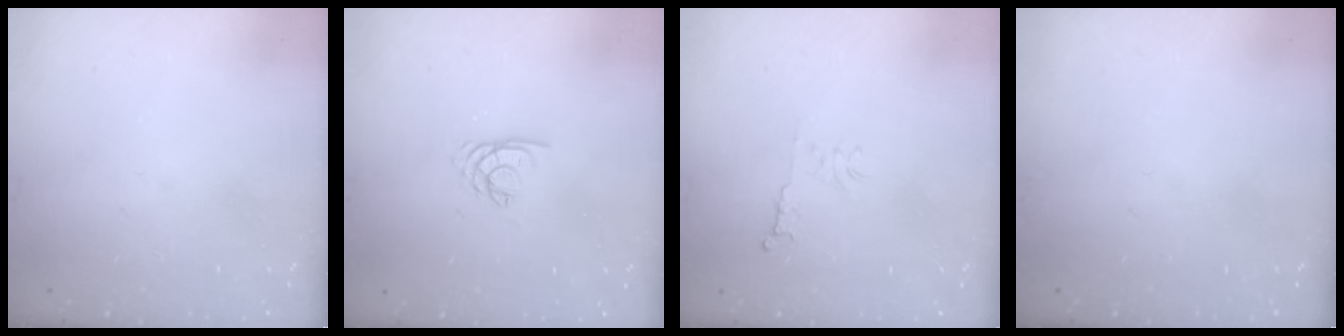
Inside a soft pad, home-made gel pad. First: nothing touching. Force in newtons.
{"total": 2.7, "press": 2.7, "slide": 0.1}
{"total": 3.9, "press": 3.8, "slide": 0.5}
{"total": 0.0}